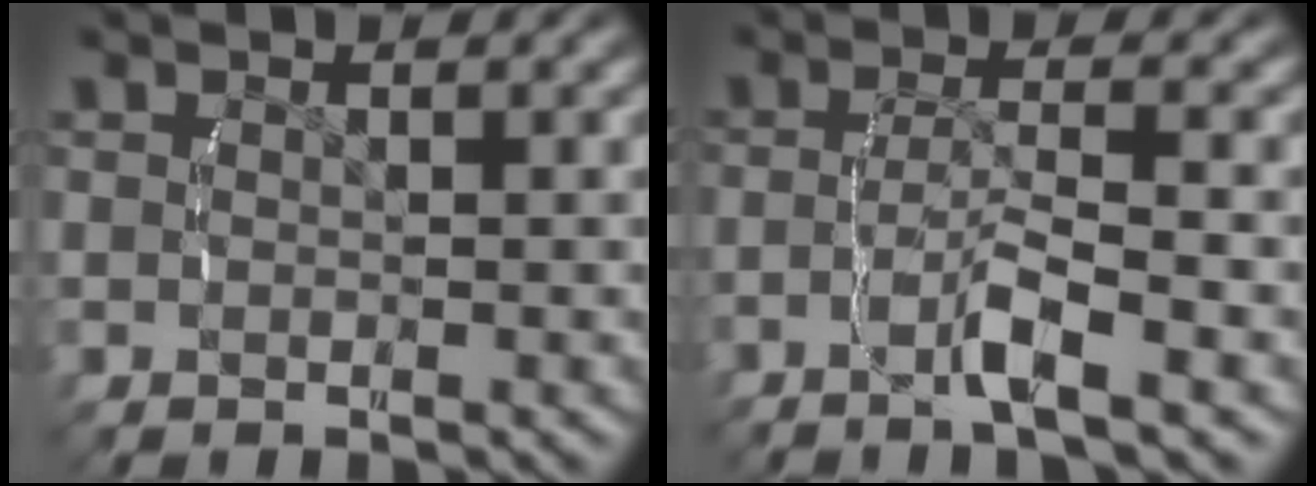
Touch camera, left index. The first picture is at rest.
{"total": 3.5, "force": [-2.0, -0.2, 2.8], "torque": [-0.053, 0.001, -0.034]}